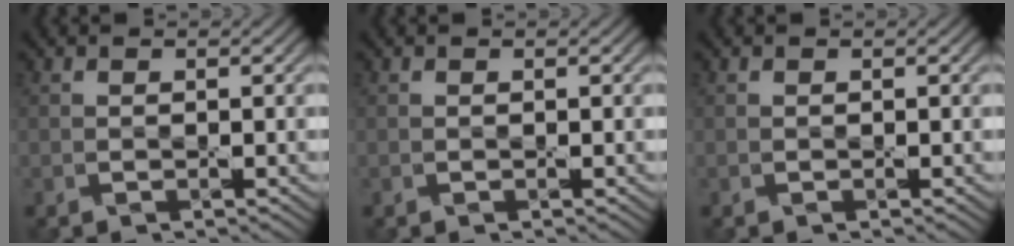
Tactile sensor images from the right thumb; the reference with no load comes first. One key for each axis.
{"total": 0.0}
{"total": 0.0}